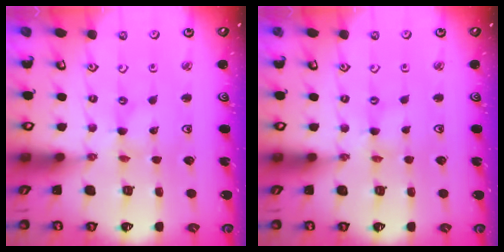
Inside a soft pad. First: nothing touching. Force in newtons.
{"total": 0.0}